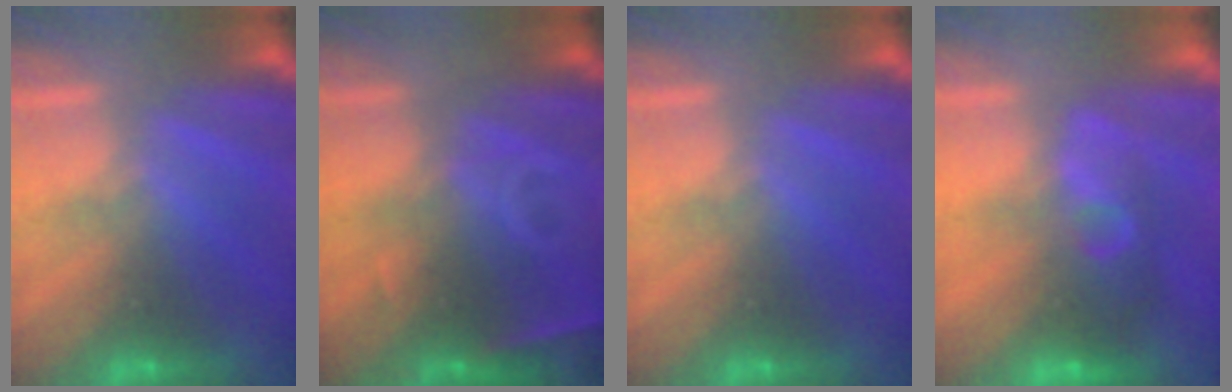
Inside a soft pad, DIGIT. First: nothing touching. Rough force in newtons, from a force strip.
{"total": 7.2}
{"total": 0.0}
{"total": 7.3}